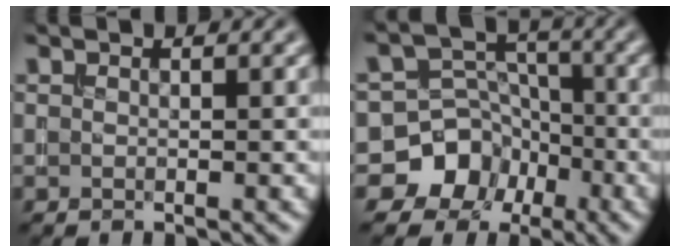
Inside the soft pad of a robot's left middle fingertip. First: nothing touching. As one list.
[{"total": 8.2, "force": [-4.3, 6.9, 0.8], "torque": [0.009, 0.003, -0.095]}]